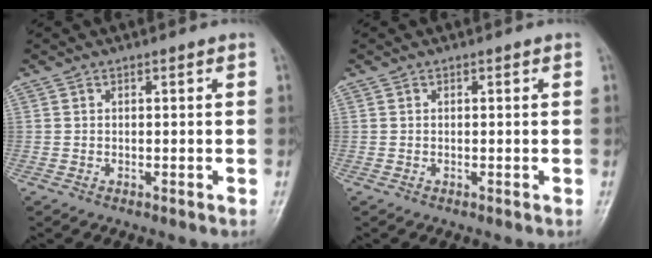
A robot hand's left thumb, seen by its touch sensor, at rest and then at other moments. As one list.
[{"total": 0.0}]